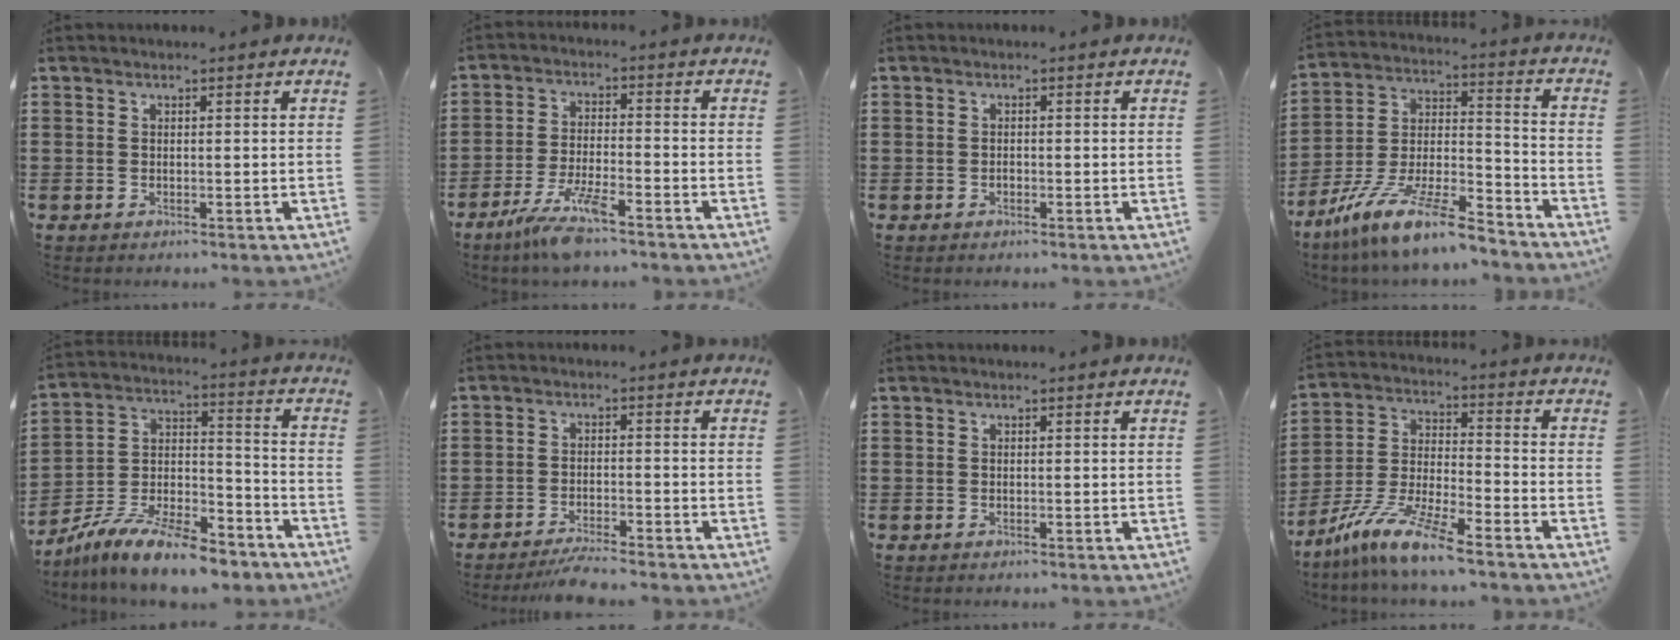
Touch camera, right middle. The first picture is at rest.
{"total": 7.5, "force": [-5.4, 0.9, 5.2], "torque": [-0.113, -0.013, -0.104]}
{"total": 0.8, "force": [-0.5, 0.5, 0.4], "torque": [-0.008, 0.000, -0.010]}
{"total": 13.0, "force": [-10.9, 1.3, 6.9], "torque": [-0.128, 0.024, -0.210]}
{"total": 11.5, "force": [-9.9, 2.3, 5.4], "torque": [-0.096, 0.027, -0.194]}
{"total": 4.0, "force": [-3.9, 0.2, 0.9], "torque": [-0.016, 0.000, -0.078]}
{"total": 0.0}
{"total": 10.7, "force": [-9.0, 0.4, 5.9], "torque": [-0.130, 0.002, -0.183]}